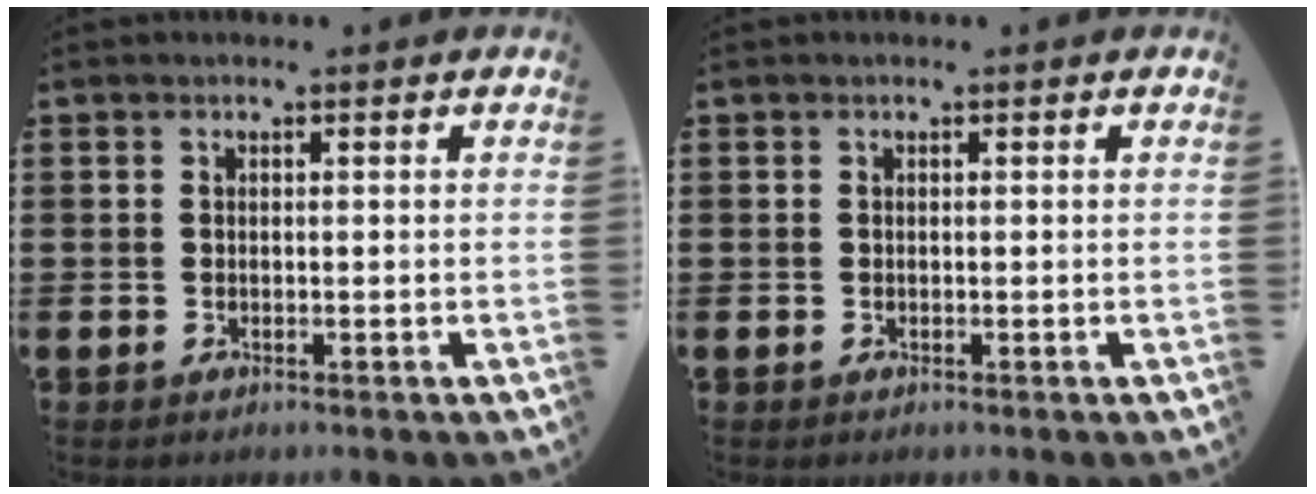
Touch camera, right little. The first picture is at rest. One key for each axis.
{"total": 0.0}